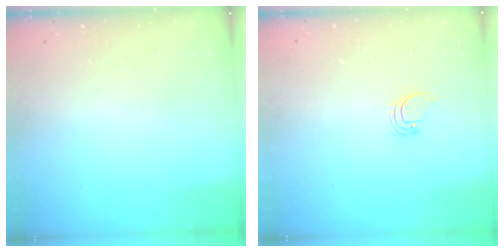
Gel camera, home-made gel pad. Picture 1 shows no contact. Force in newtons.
{"total": 0.9, "press": 0.9, "slide": 0.1}